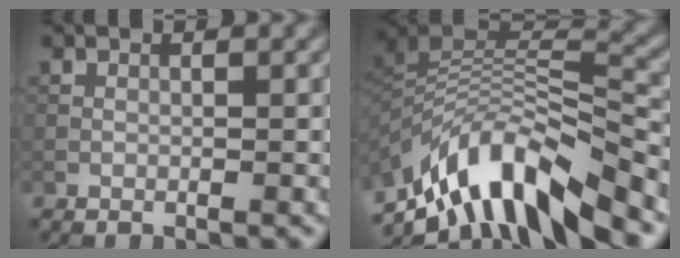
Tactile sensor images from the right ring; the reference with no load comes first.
{"total": 11.2, "force": [-7.1, 4.2, 7.5], "torque": [-0.147, 0.013, -0.128]}